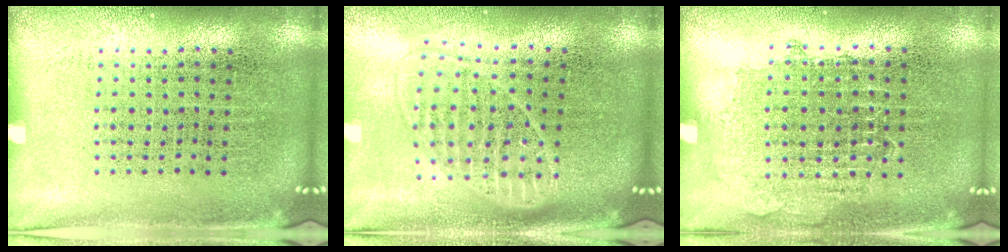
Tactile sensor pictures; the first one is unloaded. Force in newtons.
{"total": 1.8, "press": 1.5, "slide": 1.0}
{"total": 0.7, "press": 0.7, "slide": 0.3}